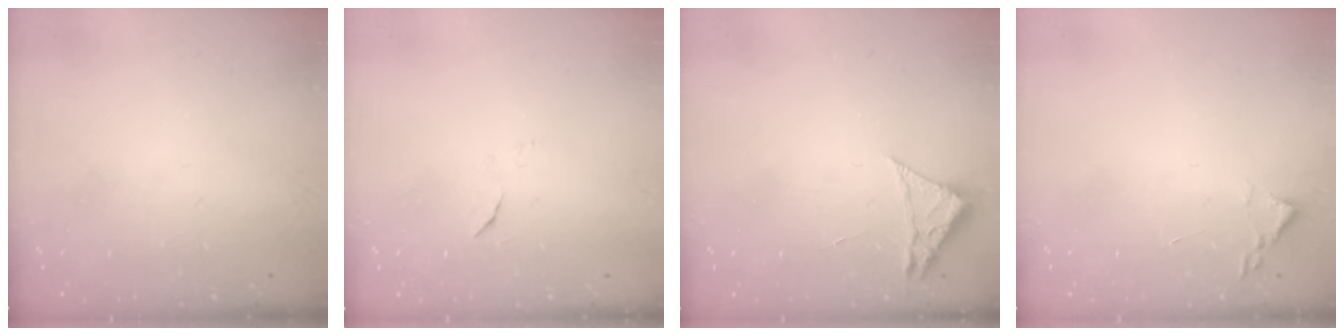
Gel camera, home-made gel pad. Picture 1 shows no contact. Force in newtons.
{"total": 4.1, "press": 4.1, "slide": 0.3}
{"total": 2.3, "press": 2.3, "slide": 0.4}
{"total": 1.8, "press": 1.7, "slide": 0.2}